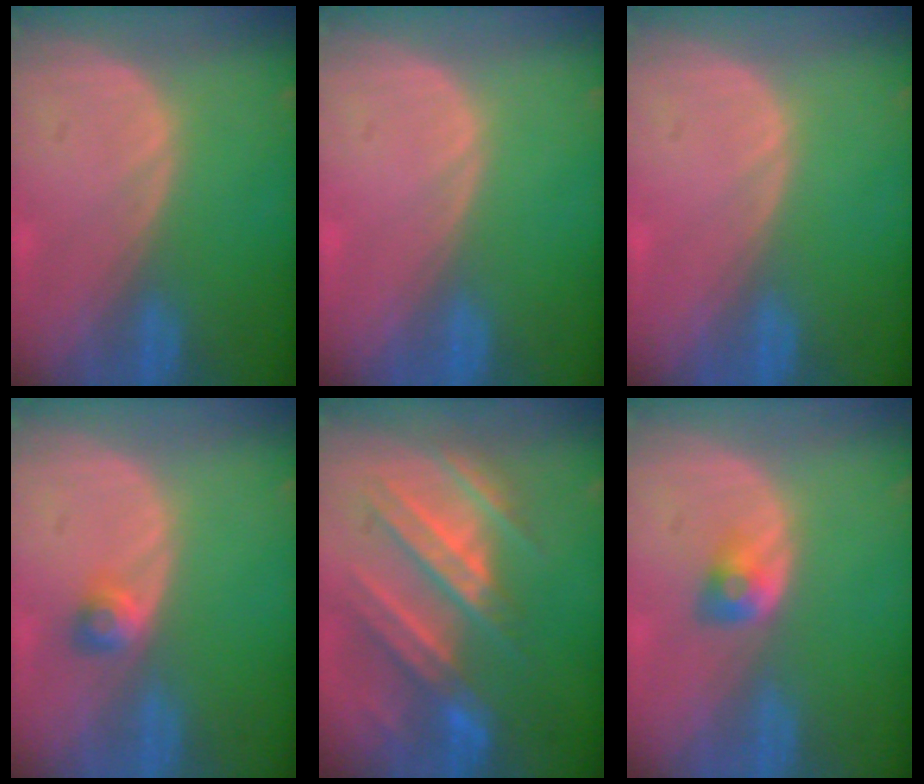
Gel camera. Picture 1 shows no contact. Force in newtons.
{"total": 0.0}
{"total": 0.0}
{"total": 2.6, "press": 2.3, "slide": 1.2}
{"total": 9.9, "press": 9.5, "slide": 2.8}
{"total": 2.7, "press": 2.4, "slide": 1.2}